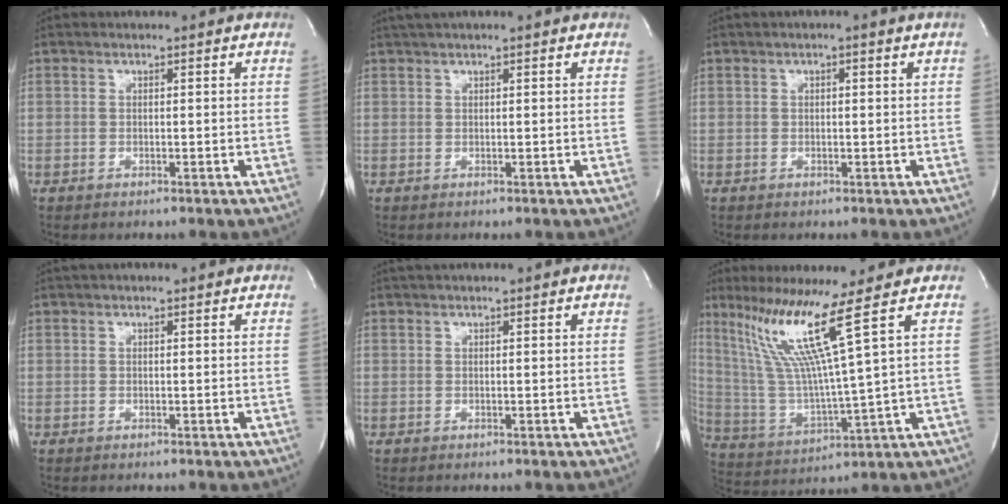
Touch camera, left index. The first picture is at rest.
{"total": 3.1, "force": [2.7, 0.1, 1.7], "torque": [-0.026, 0.027, 0.046]}
{"total": 1.0, "force": [0.1, 0.1, 1.0], "torque": [-0.021, -0.003, 0.000]}
{"total": 2.7, "force": [2.4, 0.6, 1.1], "torque": [-0.018, 0.029, 0.033]}
{"total": 2.3, "force": [2.1, 0.1, 0.9], "torque": [-0.011, 0.026, 0.036]}
{"total": 13.1, "force": [7.4, -3.1, 10.3], "torque": [-0.200, -0.014, 0.143]}